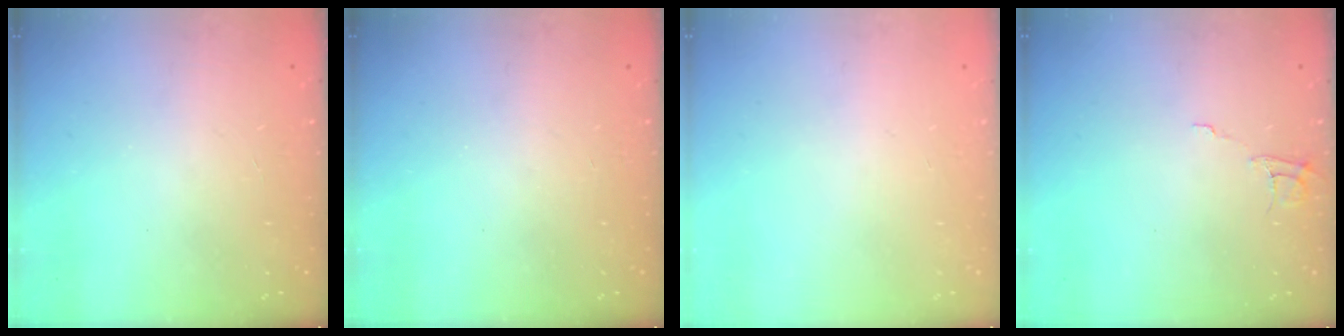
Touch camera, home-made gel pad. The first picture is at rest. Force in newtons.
{"total": 0.0}
{"total": 0.0}
{"total": 5.5, "press": 5.5, "slide": 0.3}